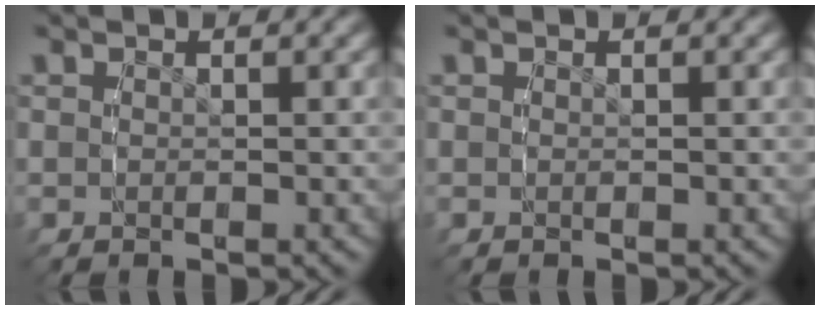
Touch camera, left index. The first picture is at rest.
{"total": 0.0}